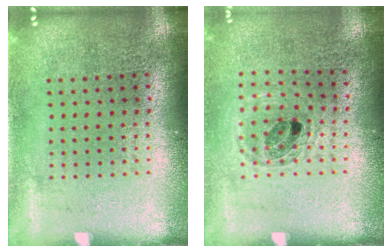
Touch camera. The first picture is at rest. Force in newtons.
{"total": 1.0, "press": 0.9, "slide": 0.3}